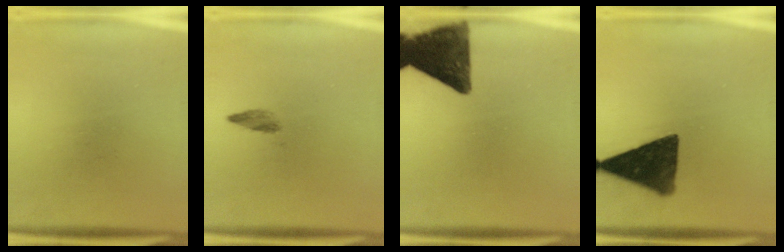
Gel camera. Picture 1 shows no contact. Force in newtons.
{"total": 1.4}
{"total": 13.0}
{"total": 13.2}